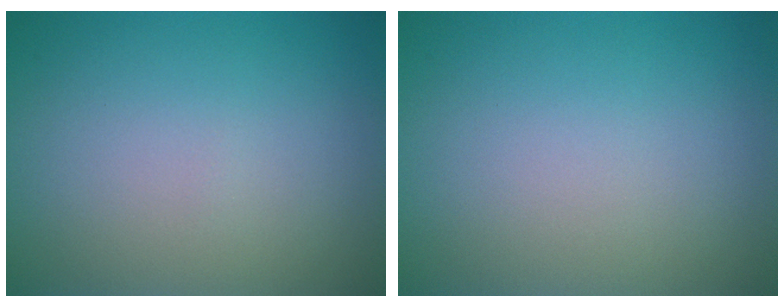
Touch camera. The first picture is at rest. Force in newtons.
{"total": 0.0}